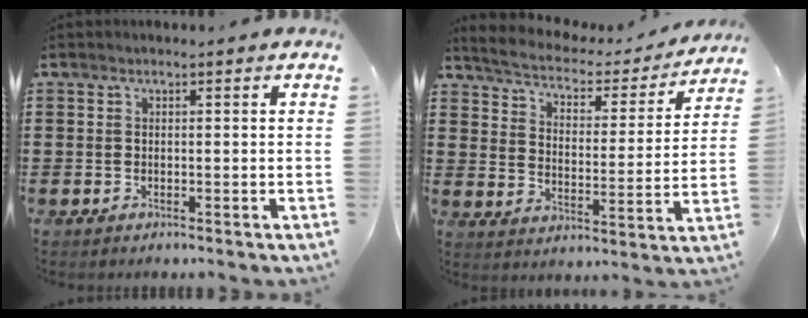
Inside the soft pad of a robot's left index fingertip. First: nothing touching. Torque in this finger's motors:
{"motor_torque": [2.14, 0.00, 0.15, 0.01]}